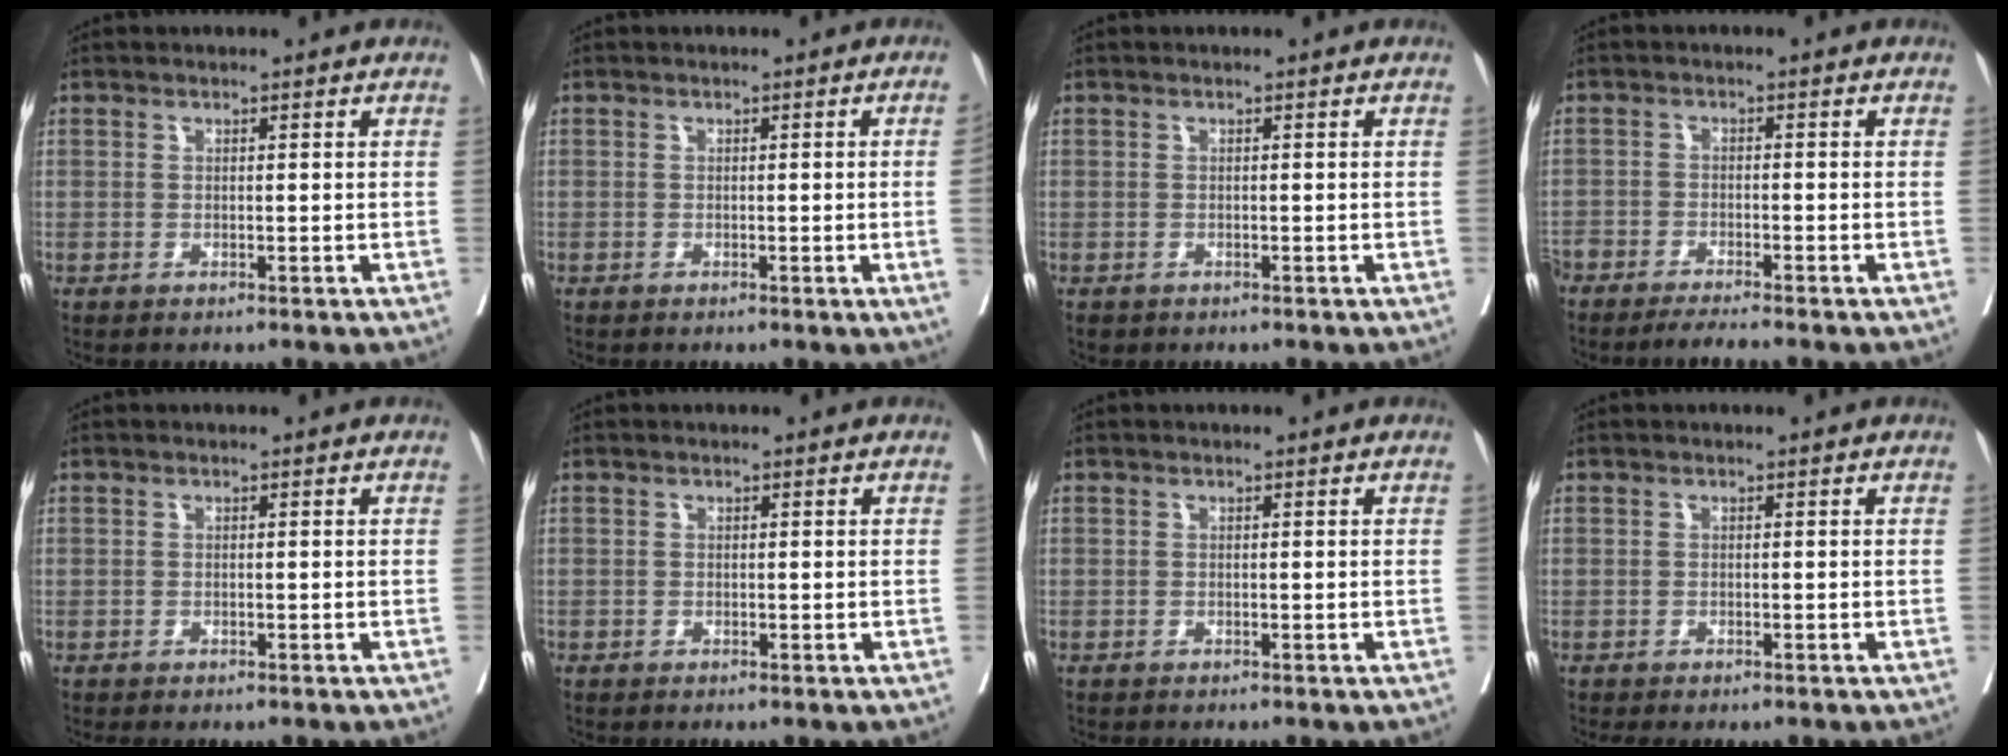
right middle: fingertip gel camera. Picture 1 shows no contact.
{"total": 2.1, "force": [-0.3, -0.8, 1.9], "torque": [-0.021, -0.003, -0.001]}
{"total": 0.8, "force": [-0.5, 0.5, 0.1], "torque": [-0.008, 0.001, -0.005]}
{"total": 5.2, "force": [-4.7, 0.0, 2.3], "torque": [-0.035, -0.013, -0.083]}
{"total": 1.8, "force": [-1.5, 0.7, 0.6], "torque": [-0.006, -0.003, -0.019]}
{"total": 0.0}
{"total": 0.8, "force": [-0.8, 0.2, 0.2], "torque": [-0.005, -0.002, -0.013]}
{"total": 2.8, "force": [-2.3, 1.0, 1.1], "torque": [-0.009, -0.006, -0.031]}